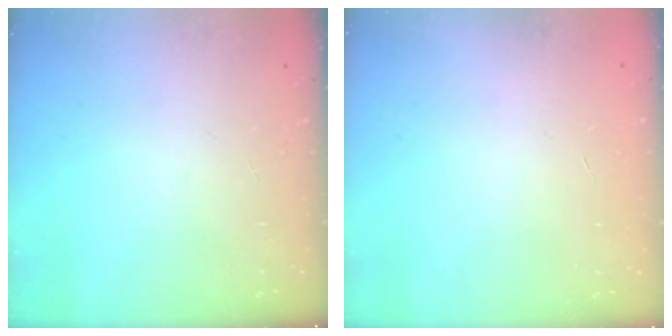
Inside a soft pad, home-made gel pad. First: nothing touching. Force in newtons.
{"total": 0.6, "press": 0.6, "slide": 0.2}